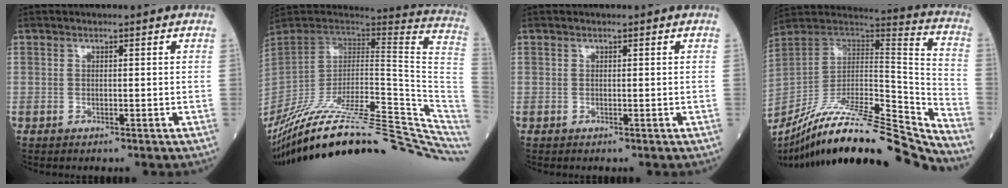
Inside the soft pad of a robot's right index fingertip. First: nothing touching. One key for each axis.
{"total": 35.5, "fx": -28.3, "fy": 5.9, "fz": 20.7, "tx": -0.252, "ty": -0.033, "tz": -0.412}
{"total": 0.0}
{"total": 30.8, "fx": -26.9, "fy": 1.7, "fz": 14.8, "tx": -0.194, "ty": -0.027, "tz": -0.417}